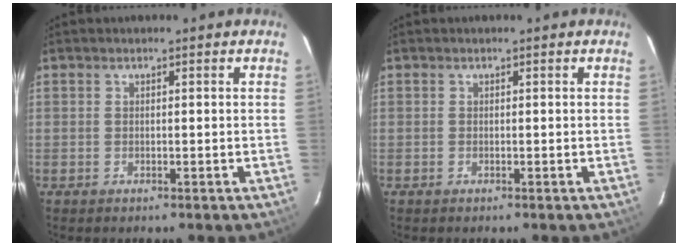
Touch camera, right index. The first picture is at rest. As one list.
[{"total": 0.0}]